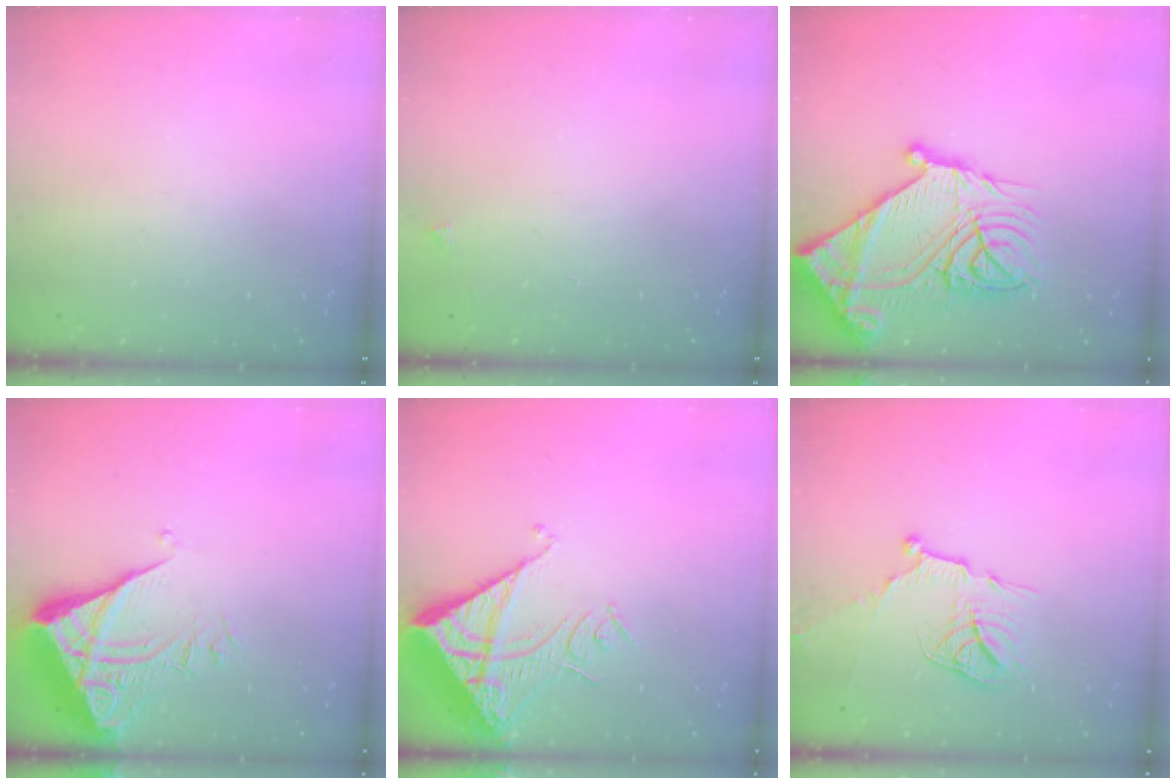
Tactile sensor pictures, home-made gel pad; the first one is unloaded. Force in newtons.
{"total": 2.1, "press": 2.1, "slide": 0.3}
{"total": 28.1, "press": 27.9, "slide": 3.3}
{"total": 6.1, "press": 6.0, "slide": 0.7}
{"total": 13.1, "press": 13.0, "slide": 1.7}
{"total": 14.1, "press": 14.1, "slide": 1.4}